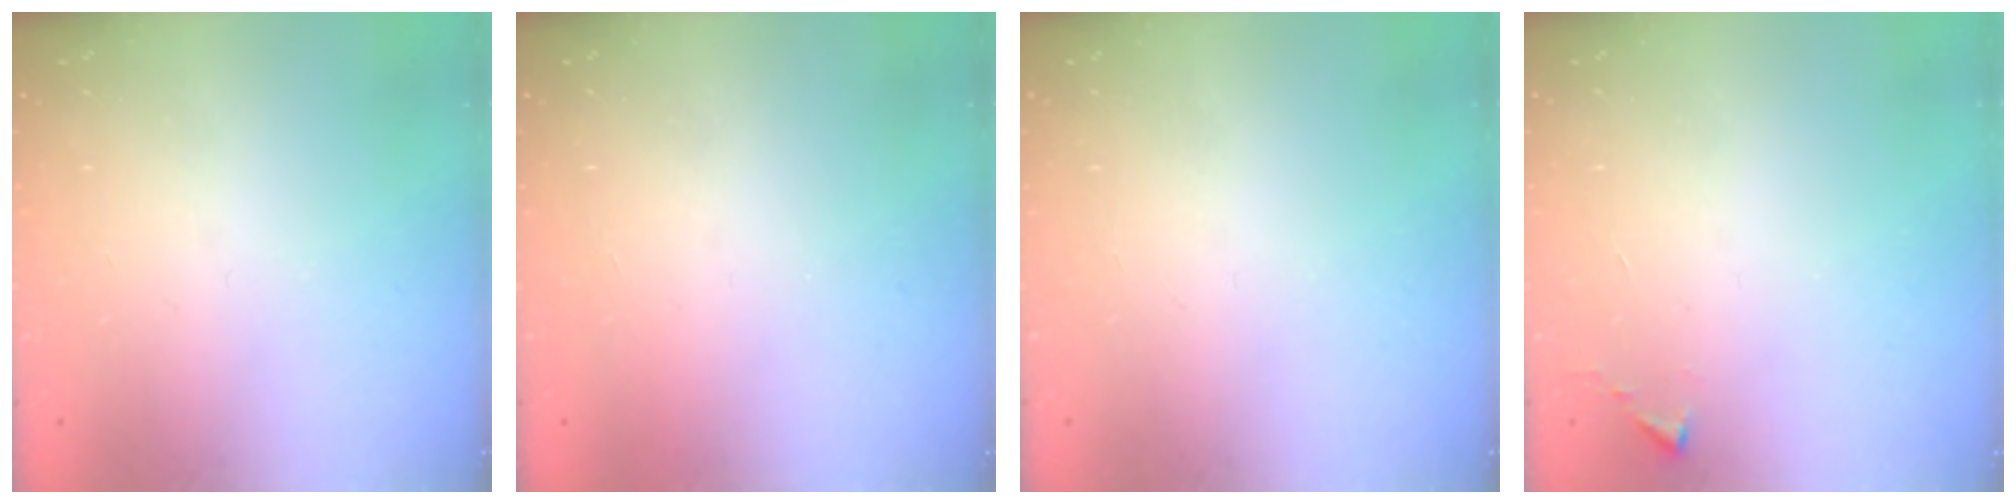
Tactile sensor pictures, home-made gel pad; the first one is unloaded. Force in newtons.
{"total": 1.5, "press": 1.5, "slide": 0.1}
{"total": 0.0}
{"total": 2.7, "press": 2.7, "slide": 0.5}